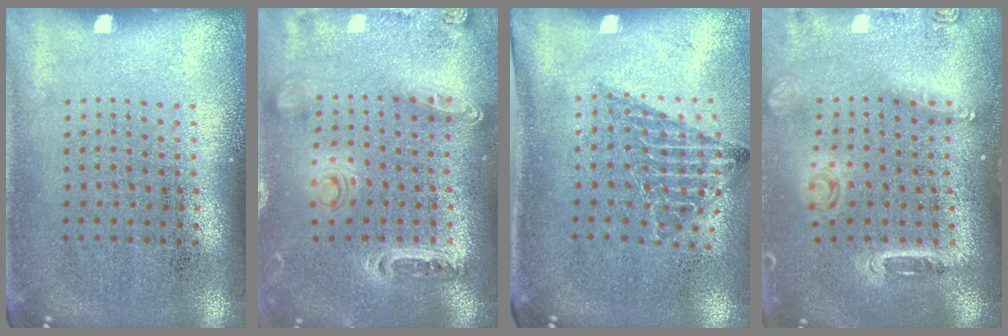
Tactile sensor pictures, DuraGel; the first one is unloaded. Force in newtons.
{"total": 1.3, "press": 1.3, "slide": 0.4}
{"total": 1.3, "press": 1.1, "slide": 0.7}
{"total": 1.6, "press": 1.5, "slide": 0.3}